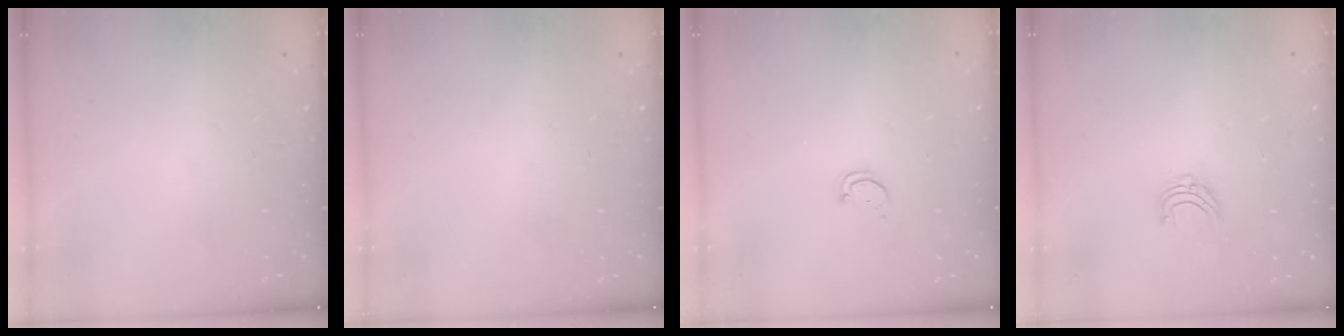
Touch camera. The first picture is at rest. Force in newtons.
{"total": 0.0}
{"total": 1.8, "press": 1.8, "slide": 0.1}
{"total": 5.3, "press": 5.3, "slide": 0.5}